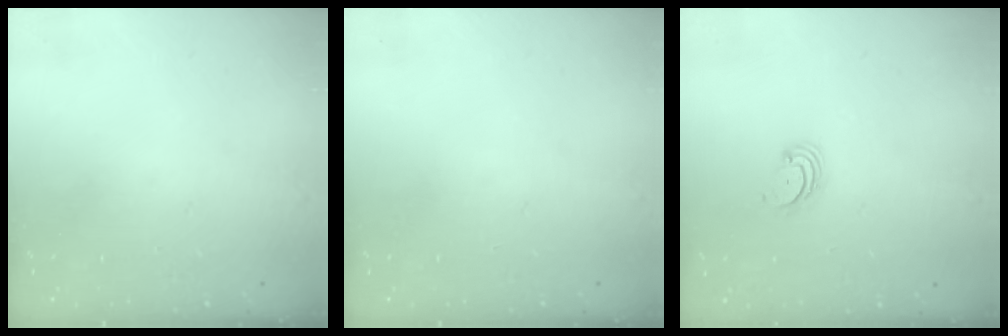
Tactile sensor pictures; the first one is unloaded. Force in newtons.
{"total": 0.0}
{"total": 2.7, "press": 2.7, "slide": 0.3}